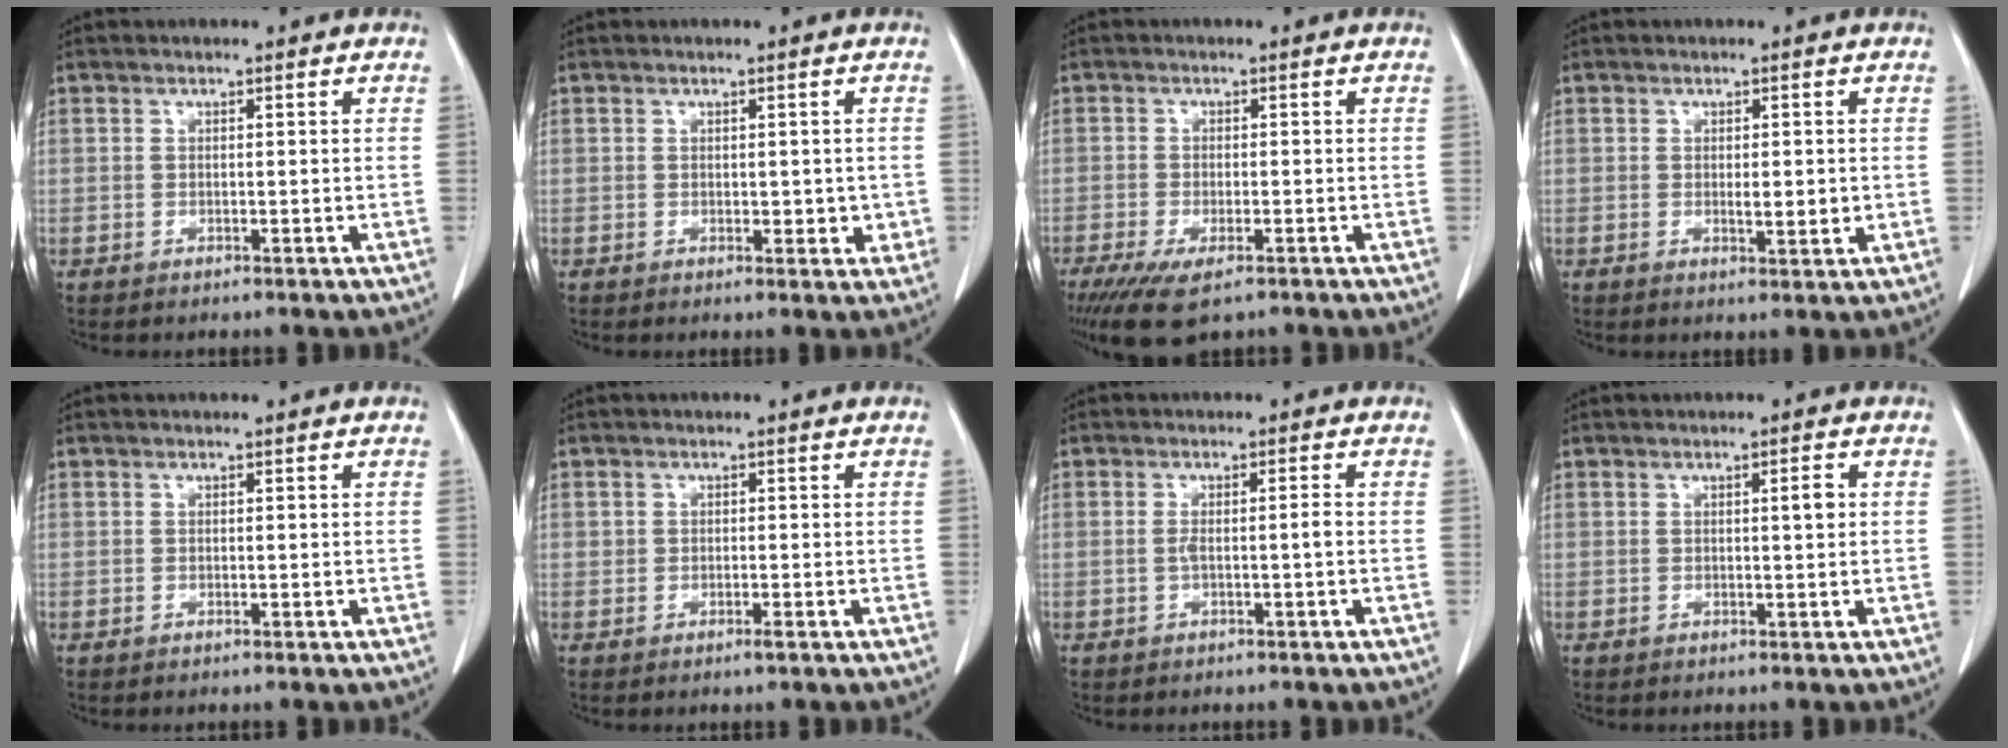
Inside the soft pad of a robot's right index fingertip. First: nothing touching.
{"total": 2.6, "force": [-0.1, 1.7, 2.0], "torque": [-0.017, -0.001, 0.003]}
{"total": 7.6, "force": [-5.0, 2.2, 5.3], "torque": [-0.083, -0.019, -0.076]}
{"total": 2.8, "force": [-0.1, 0.9, 2.6], "torque": [-0.039, -0.004, 0.001]}
{"total": 0.0}
{"total": 0.8, "force": [-0.3, 0.4, 0.6], "torque": [-0.010, -0.001, -0.005]}
{"total": 2.1, "force": [-0.4, -0.1, 2.0], "torque": [-0.036, 0.001, -0.006]}
{"total": 1.6, "force": [0.3, 0.1, 1.6], "torque": [-0.025, 0.002, 0.004]}